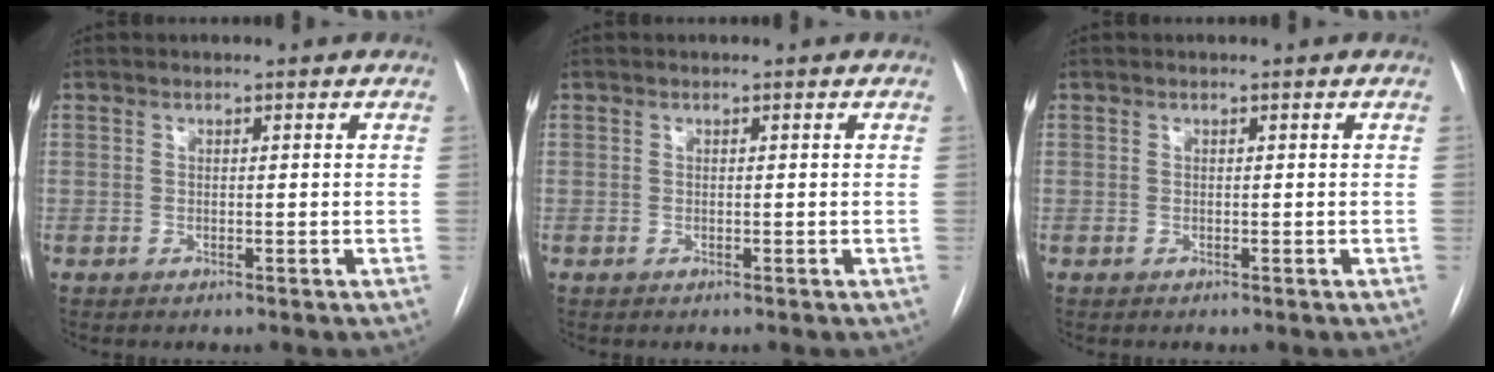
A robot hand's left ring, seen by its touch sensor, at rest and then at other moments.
{"total": 0.0}
{"total": 0.0}